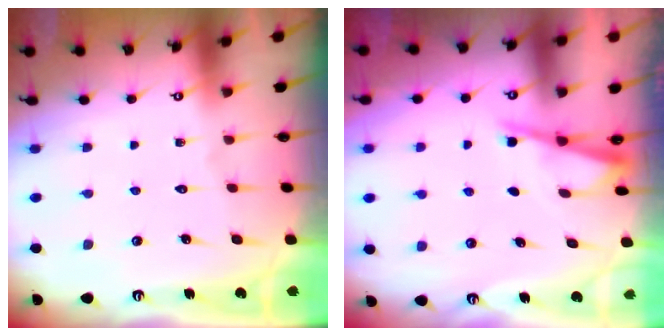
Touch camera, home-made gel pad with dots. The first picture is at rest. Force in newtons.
{"total": 2.5, "press": 2.4, "slide": 0.3}